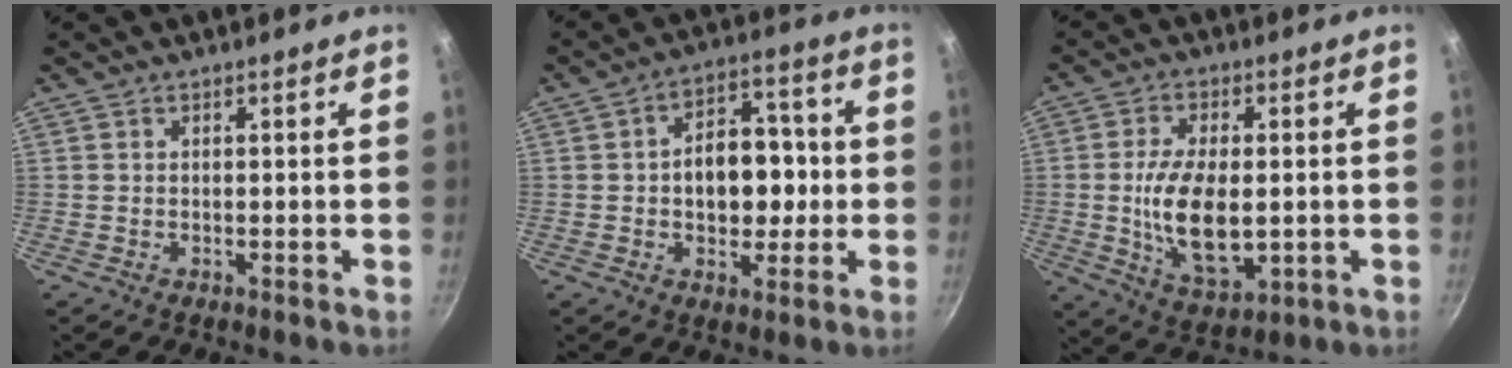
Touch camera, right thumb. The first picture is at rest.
{"total": 11.7, "force": [-0.4, 7.7, 8.9], "torque": [-0.088, 0.025, -0.008]}
{"total": 13.3, "force": [-0.9, 6.8, 11.3], "torque": [-0.196, -0.011, -0.007]}